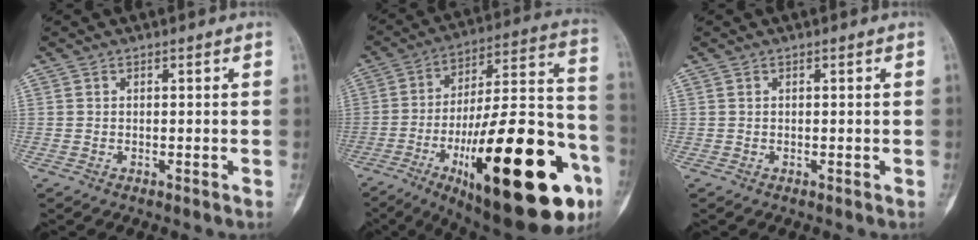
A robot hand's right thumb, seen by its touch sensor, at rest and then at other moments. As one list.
[{"total": 36.1, "force": [-14.6, 11.4, 31.0], "torque": [-0.418, 0.064, -0.213]}, {"total": 0.0}]